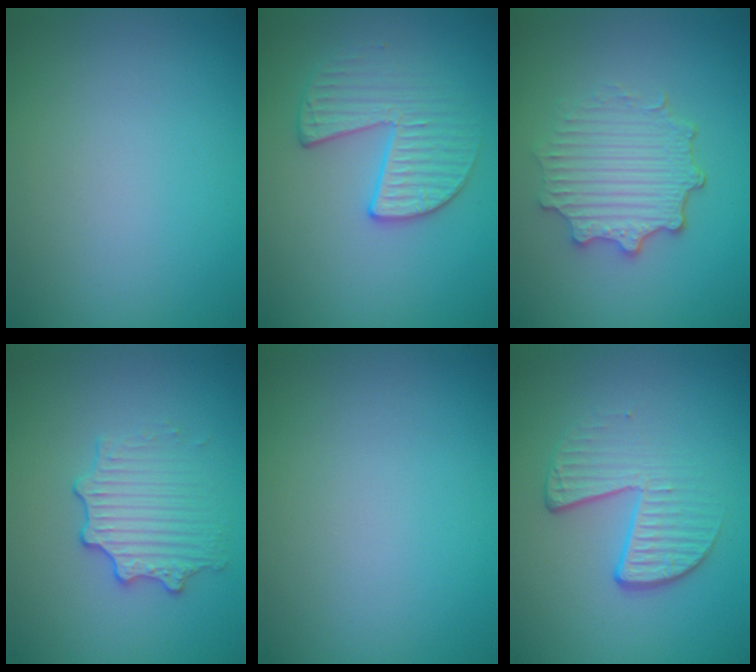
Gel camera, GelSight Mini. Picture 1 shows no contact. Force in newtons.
{"total": 3.3, "press": 3.1, "slide": 1.1}
{"total": 4.6, "press": 3.6, "slide": 2.8}
{"total": 3.0, "press": 2.7, "slide": 1.1}
{"total": 0.0}
{"total": 4.1, "press": 2.6, "slide": 3.2}